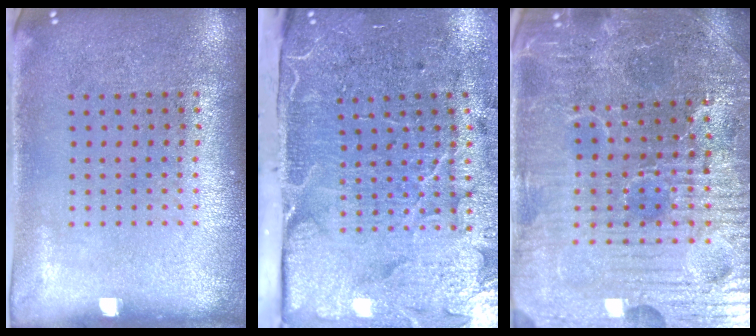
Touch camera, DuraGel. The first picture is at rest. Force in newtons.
{"total": 5.1, "press": 4.0, "slide": 3.2}
{"total": 5.5, "press": 5.2, "slide": 1.5}